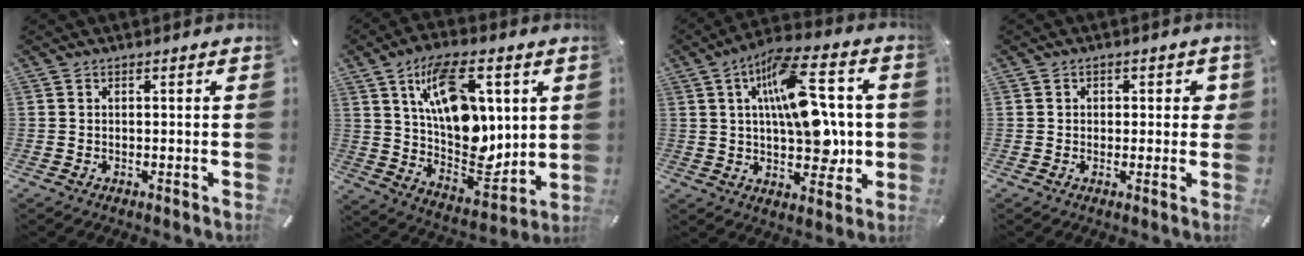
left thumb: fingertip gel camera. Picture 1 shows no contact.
{"total": 17.8, "force": [6.8, 10.2, 12.9], "torque": [-0.231, -0.033, 0.118]}
{"total": 18.4, "force": [3.2, 9.4, 15.4], "torque": [-0.231, -0.001, 0.055]}
{"total": 2.5, "force": [-0.1, 2.1, 1.3], "torque": [-0.002, -0.001, -0.010]}